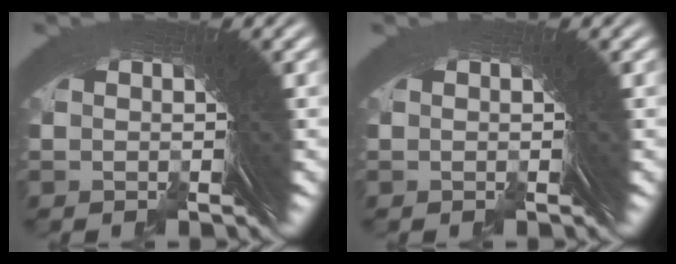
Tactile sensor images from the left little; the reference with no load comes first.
{"total": 0.0}